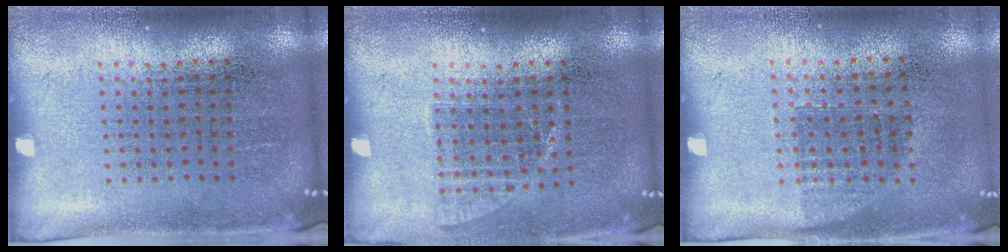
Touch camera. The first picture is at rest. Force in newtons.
{"total": 1.0, "press": 0.8, "slide": 0.5}
{"total": 0.7, "press": 0.6, "slide": 0.3}